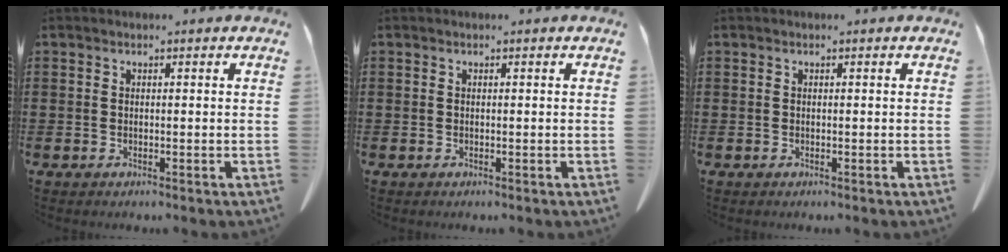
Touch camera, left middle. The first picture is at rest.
{"total": 0.0}
{"total": 0.0}